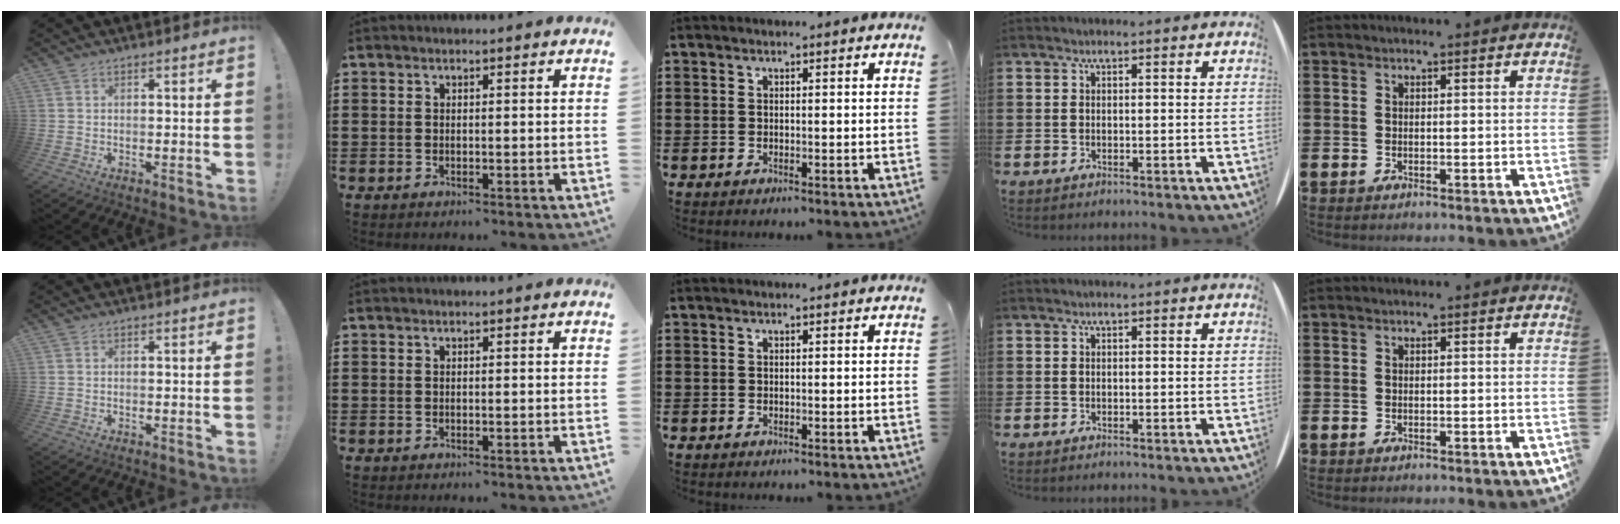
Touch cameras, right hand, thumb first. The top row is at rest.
{}